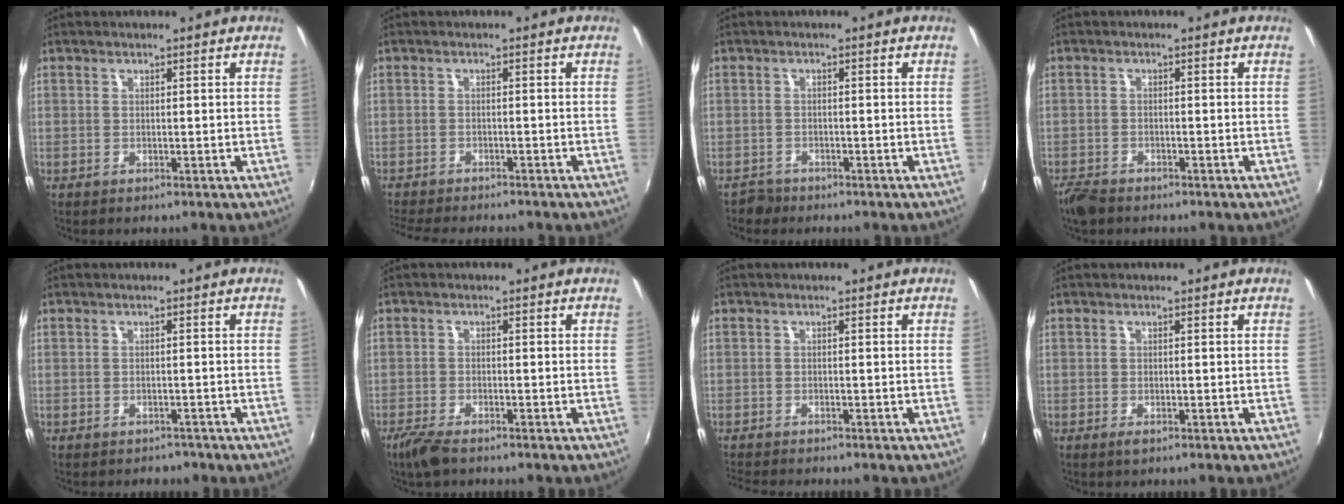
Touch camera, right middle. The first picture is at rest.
{"total": 7.8, "force": [-7.1, 1.1, 3.0], "torque": [-0.077, -0.022, -0.116]}
{"total": 2.0, "force": [-1.7, 1.1, -0.1], "torque": [-0.002, 0.002, -0.032]}
{"total": 4.2, "force": [-3.6, 1.6, 1.5], "torque": [-0.047, -0.015, -0.073]}
{"total": 2.7, "force": [-2.2, 1.4, 0.4], "torque": [-0.011, -0.008, -0.028]}
{"total": 4.4, "force": [-3.4, 1.2, 2.6], "torque": [-0.072, -0.013, -0.066]}
{"total": 2.8, "force": [-2.7, 0.0, 0.9], "torque": [-0.026, -0.019, -0.053]}
{"total": 0.8, "force": [-0.5, 0.3, 0.6], "torque": [-0.011, -0.003, -0.009]}